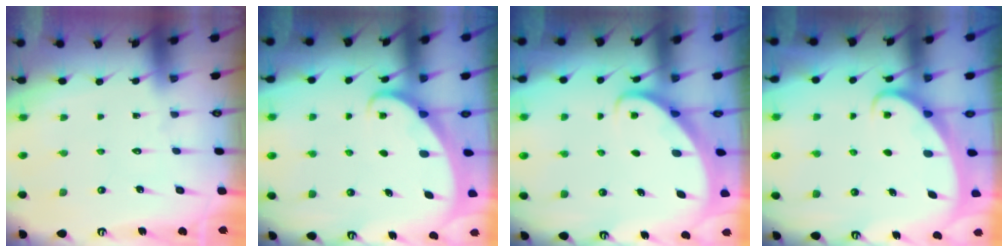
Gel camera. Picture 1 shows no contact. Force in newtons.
{"total": 1.8, "press": 1.8, "slide": 0.1}
{"total": 2.4, "press": 2.3, "slide": 0.3}
{"total": 2.0, "press": 2.0, "slide": 0.0}